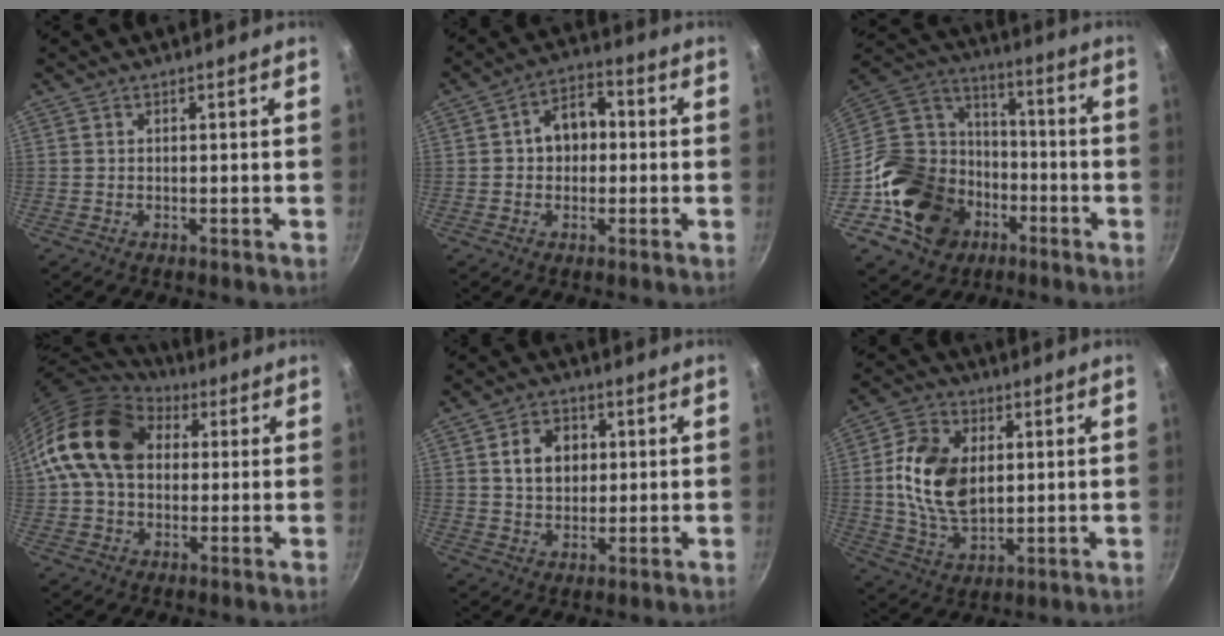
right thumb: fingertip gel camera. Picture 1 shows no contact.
{"total": 8.0, "force": [0.3, 5.9, 5.4], "torque": [-0.045, 0.020, -0.006]}
{"total": 23.5, "force": [-8.3, 18.8, 11.4], "torque": [-0.179, 0.070, -0.124]}
{"total": 16.6, "force": [3.3, 12.0, 10.9], "torque": [-0.169, 0.019, 0.042]}
{"total": 8.0, "force": [1.7, 6.1, 4.8], "torque": [-0.056, 0.004, 0.026]}
{"total": 14.5, "force": [1.9, 9.4, 10.9], "torque": [-0.185, -0.005, 0.038]}